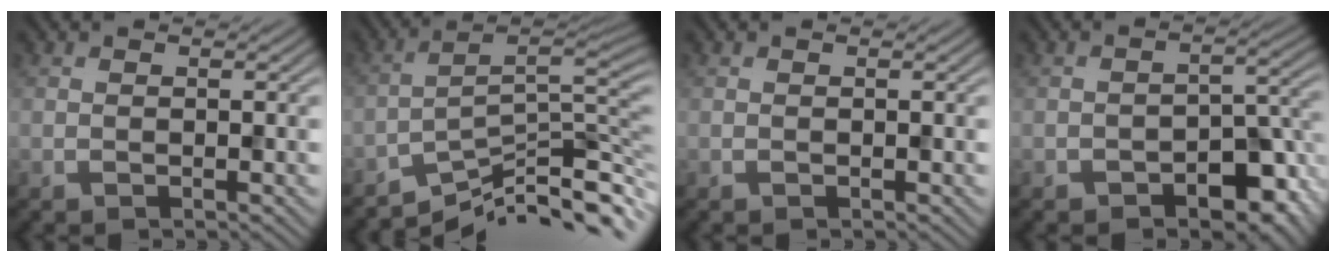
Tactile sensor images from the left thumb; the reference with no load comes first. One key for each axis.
{"total": 10.6, "fx": -7.8, "fy": 2.1, "fz": 6.9, "tx": -0.103, "ty": 0.009, "tz": -0.132}
{"total": 0.0}
{"total": 7.7, "fx": -4.0, "fy": 4.0, "fz": 5.2, "tx": -0.067, "ty": -0.007, "tz": -0.057}